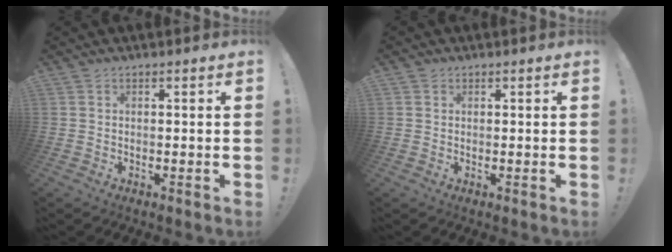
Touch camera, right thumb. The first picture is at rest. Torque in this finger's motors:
{"motor_torque": [0.05, -0.10, -0.13, 0.16, 0.06]}